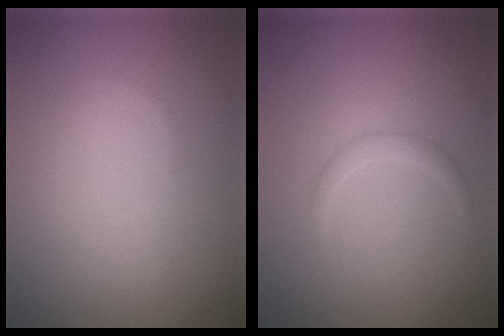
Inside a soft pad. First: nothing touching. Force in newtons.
{"total": 1.0, "press": 1.0, "slide": 0.0}